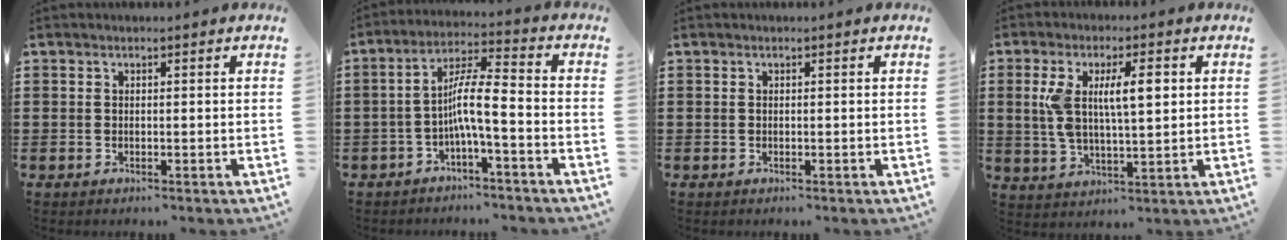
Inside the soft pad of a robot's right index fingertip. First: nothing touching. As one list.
[{"total": 7.1, "force": [-2.3, 0.8, 6.7], "torque": [-0.127, 0.001, -0.045]}, {"total": 0.0}, {"total": 8.7, "force": [2.2, 3.1, 7.8], "torque": [-0.172, 0.004, 0.031]}]